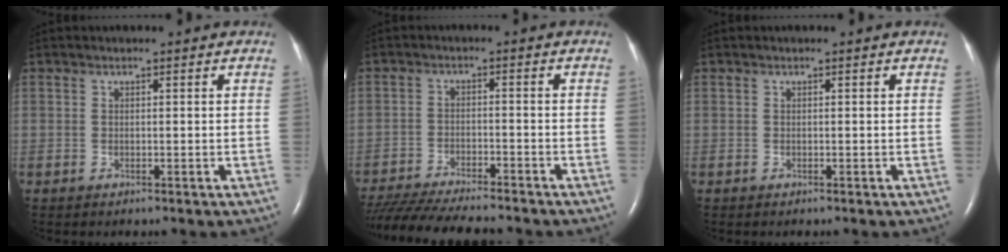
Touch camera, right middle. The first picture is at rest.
{"total": 16.3, "force": [-14.5, 1.9, 7.2], "torque": [-0.140, -0.034, -0.220]}
{"total": 0.0}